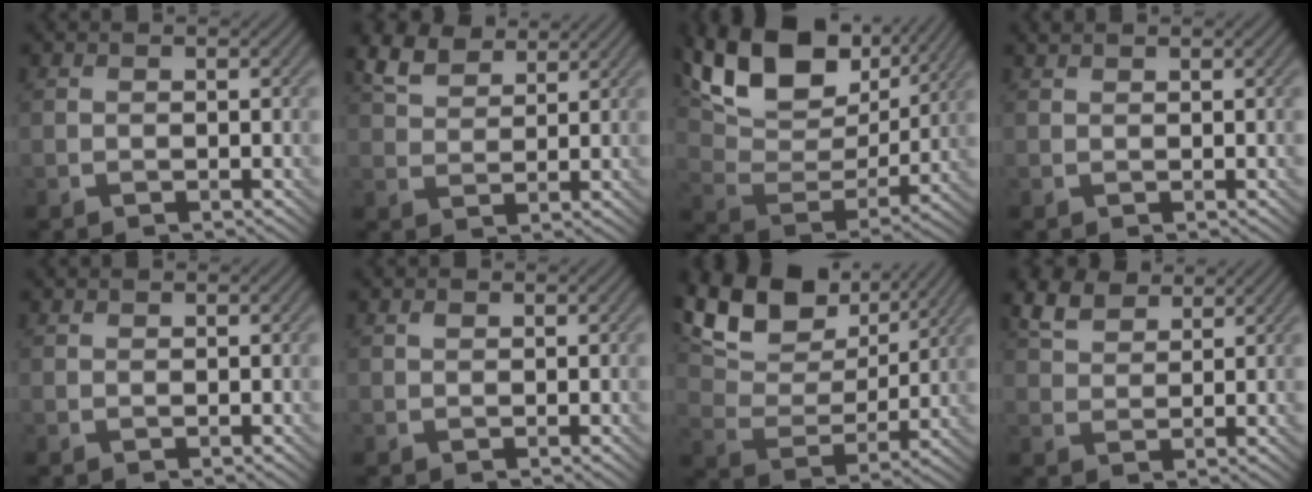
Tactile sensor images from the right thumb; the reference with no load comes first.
{"total": 5.7, "force": [4.3, 2.4, 2.9], "torque": [-0.070, 0.013, 0.088]}
{"total": 16.1, "force": [9.8, 8.1, 9.8], "torque": [-0.219, 0.016, 0.165]}
{"total": 0.7, "force": [0.6, 0.0, 0.2], "torque": [-0.006, 0.003, 0.014]}
{"total": 0.0}
{"total": 0.5, "force": [0.3, 0.3, 0.3], "torque": [-0.007, -0.001, 0.006]}
{"total": 14.5, "force": [9.4, 6.9, 8.6], "torque": [-0.202, 0.020, 0.153]}
{"total": 5.1, "force": [3.8, 2.2, 2.6], "torque": [-0.063, 0.010, 0.078]}